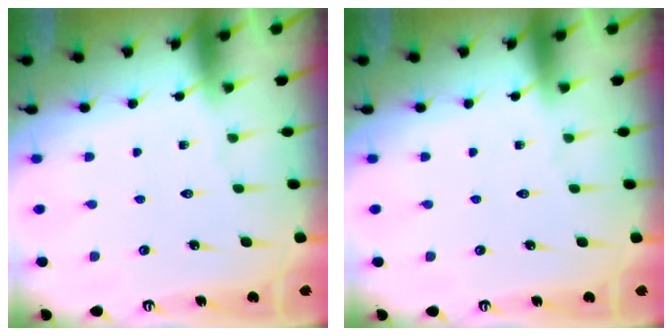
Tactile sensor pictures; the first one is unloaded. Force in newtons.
{"total": 0.0}